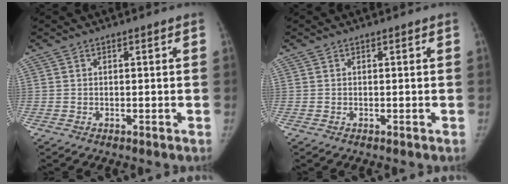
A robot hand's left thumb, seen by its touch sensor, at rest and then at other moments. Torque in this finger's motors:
{"motor_torque": [0.07, -0.06, 0.10, -0.05, 0.03]}